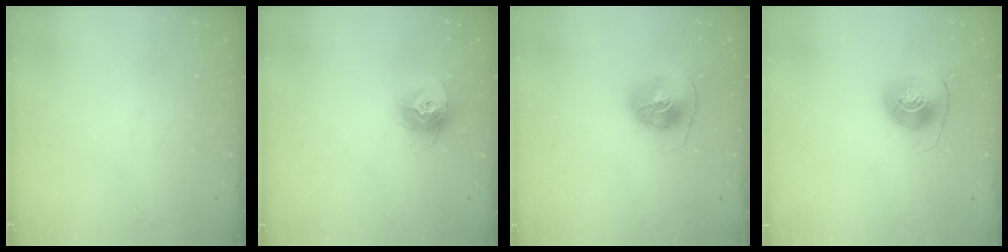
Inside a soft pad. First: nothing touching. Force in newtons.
{"total": 11.8, "press": 11.8, "slide": 0.9}
{"total": 9.1, "press": 9.1, "slide": 0.5}
{"total": 8.8, "press": 8.7, "slide": 0.7}